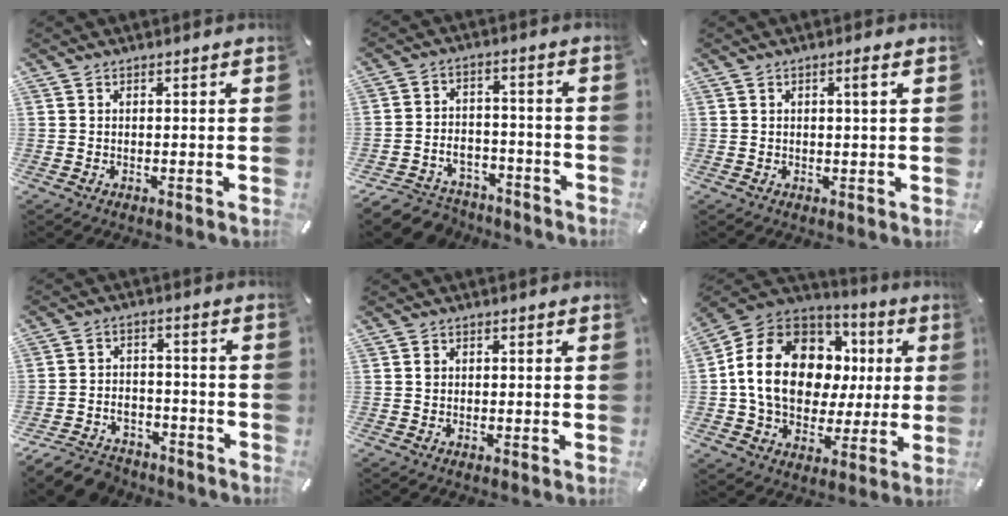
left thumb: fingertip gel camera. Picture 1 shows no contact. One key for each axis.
{"total": 7.2, "fx": -4.7, "fy": 5.0, "fz": 2.1, "tx": -0.043, "ty": 0.025, "tz": -0.087}
{"total": 2.0, "fx": 0.6, "fy": 0.1, "fz": 1.9, "tx": -0.037, "ty": 0.002, "tz": 0.008}
{"total": 8.1, "fx": -6.3, "fy": 4.4, "fz": 2.6, "tx": -0.043, "ty": 0.032, "tz": -0.116}
{"total": 1.0, "fx": 0.0, "fy": 0.9, "fz": 0.3, "tx": -0.006, "ty": 0.005, "tz": -0.001}
{"total": 18.2, "fx": 2.0, "fy": 14.7, "fz": 10.5, "tx": -0.203, "ty": 0.005, "tz": 0.042}